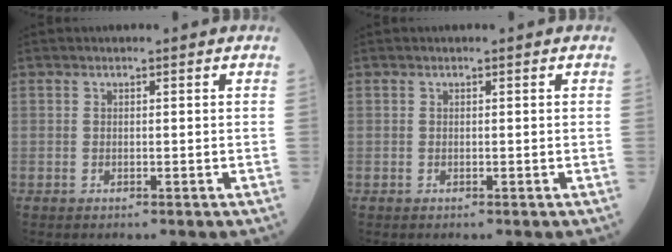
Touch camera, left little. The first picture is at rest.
{"total": 0.0}